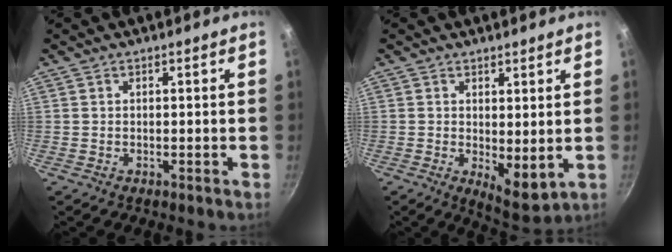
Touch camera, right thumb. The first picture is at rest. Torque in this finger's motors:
{"motor_torque": [-0.33, 0.18, -0.19, -0.32, -0.02]}